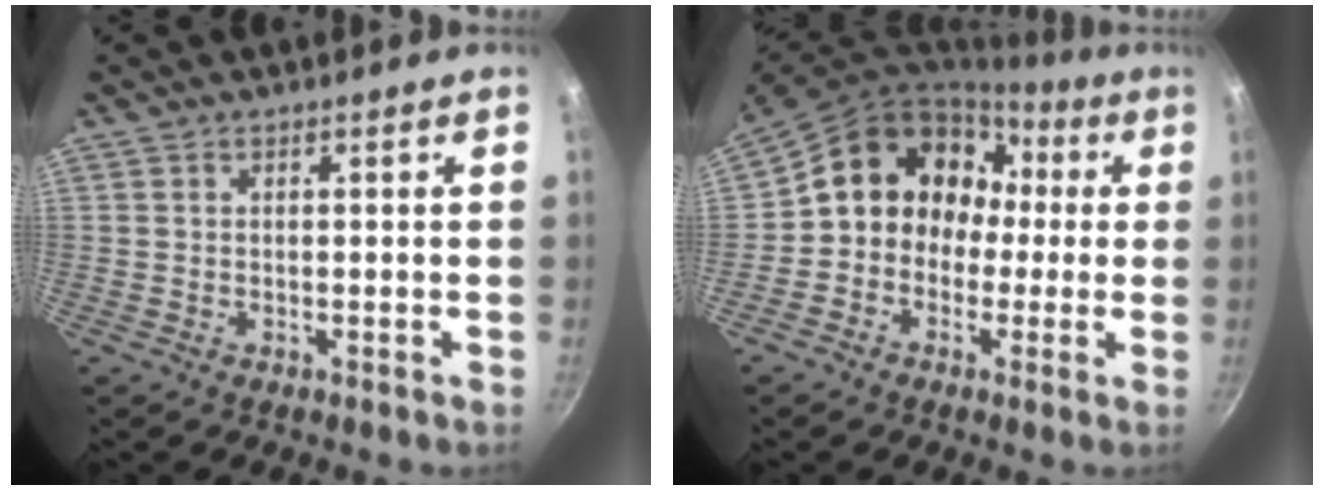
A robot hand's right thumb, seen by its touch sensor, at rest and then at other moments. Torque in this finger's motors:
{"motor_torque": [0.05, 0.58, 0.20, -0.07, 0.11]}